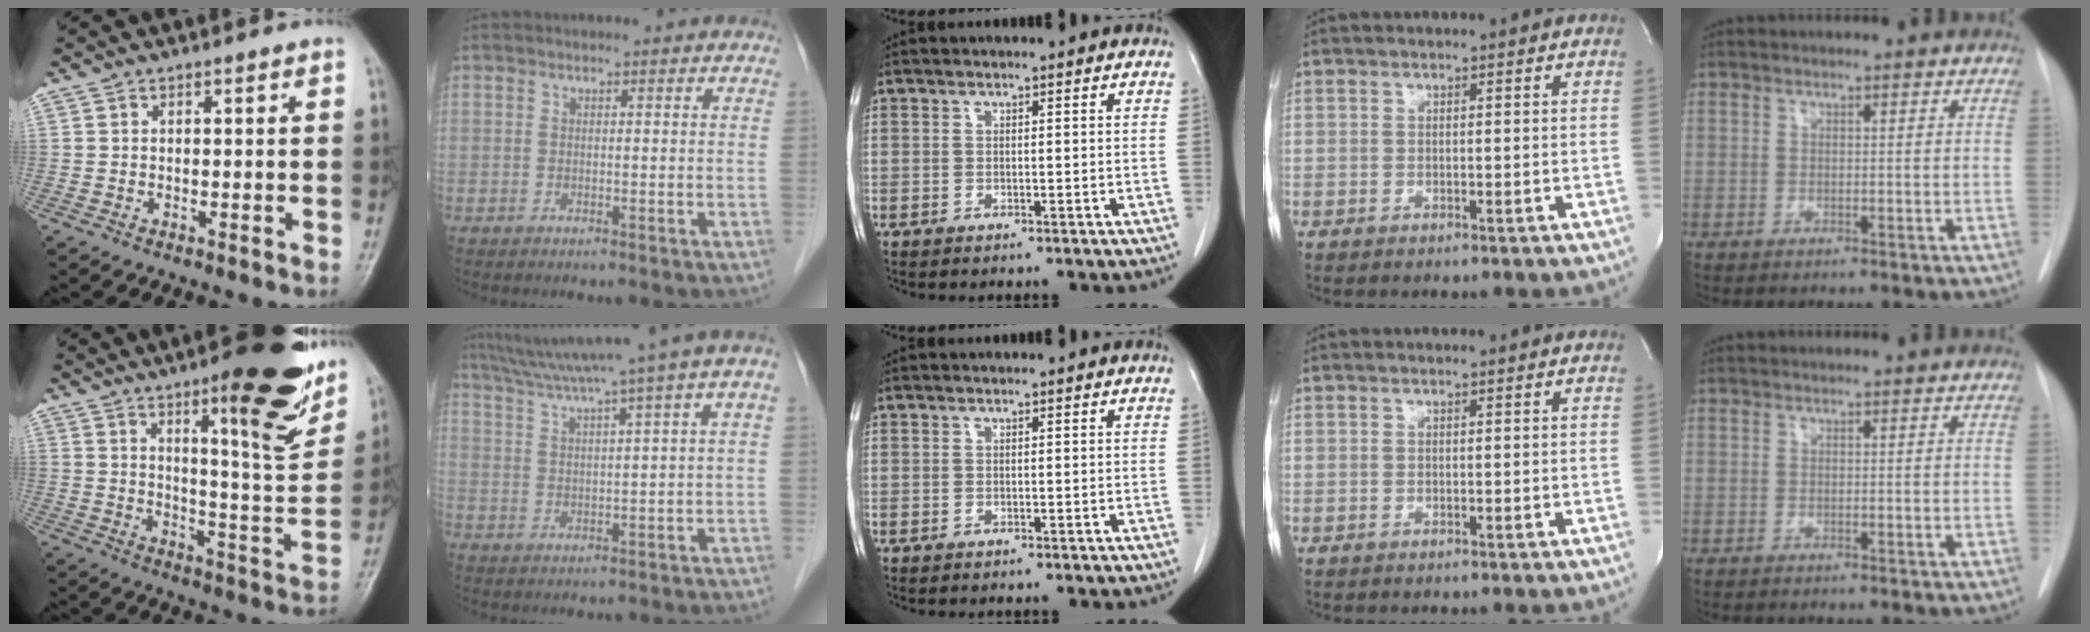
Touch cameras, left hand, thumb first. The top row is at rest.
{"thumb": {"total": 19.1, "force": [10.6, 4.7, 15.2], "torque": [-0.161, -0.055, 0.150]}, "index": {"total": 11.7, "force": [7.7, -1.3, 8.6], "torque": [-0.143, 0.028, 0.112]}}